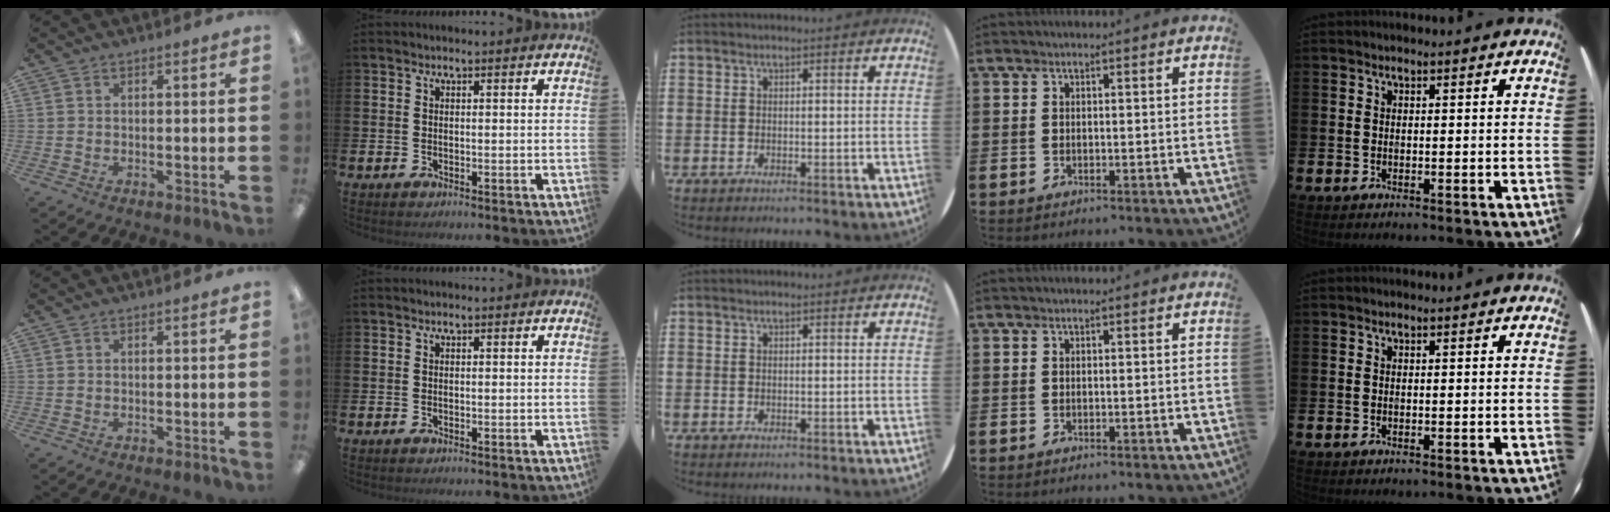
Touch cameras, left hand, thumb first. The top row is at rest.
{}